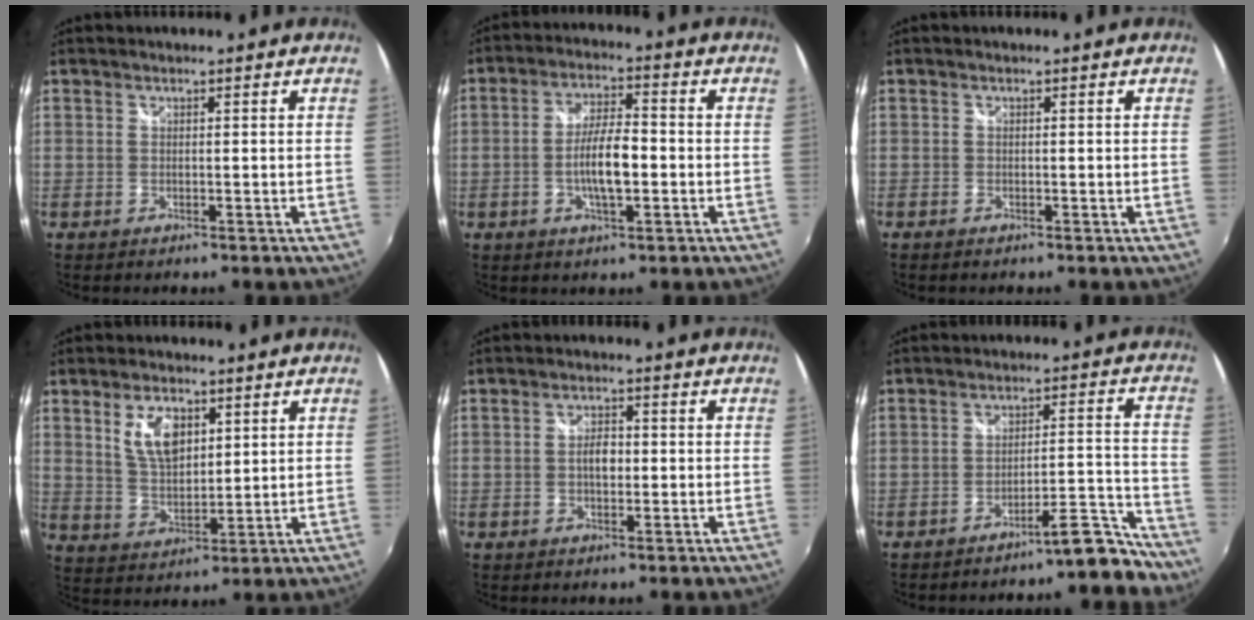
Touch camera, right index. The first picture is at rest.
{"total": 8.0, "force": [-1.8, 2.4, 7.4], "torque": [-0.141, 0.004, -0.030]}
{"total": 0.6, "force": [-0.5, 0.3, 0.1], "torque": [-0.005, -0.004, -0.013]}
{"total": 8.1, "force": [3.4, 4.3, 5.9], "torque": [-0.111, 0.006, 0.070]}
{"total": 3.1, "force": [-0.3, 1.8, 2.6], "torque": [-0.045, 0.005, -0.006]}
{"total": 9.4, "force": [-8.6, 1.4, 3.3], "torque": [-0.030, 0.042, -0.115]}